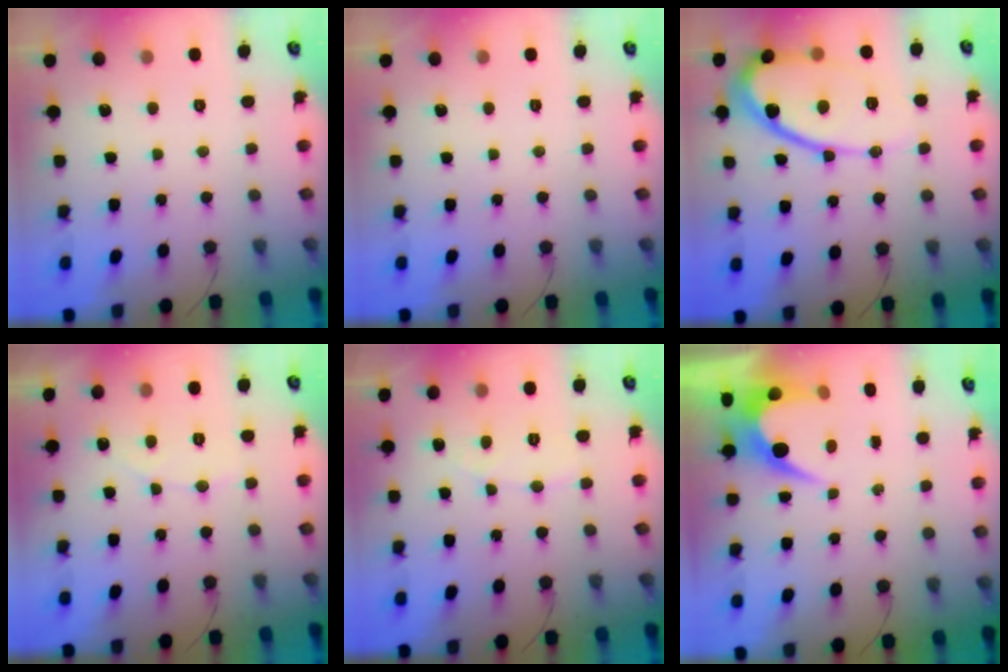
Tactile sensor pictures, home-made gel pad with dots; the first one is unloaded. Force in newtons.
{"total": 0.0}
{"total": 14.1, "press": 14.0, "slide": 1.7}
{"total": 4.1, "press": 4.1, "slide": 0.4}
{"total": 4.0, "press": 4.0, "slide": 0.2}
{"total": 6.1, "press": 6.1, "slide": 0.4}